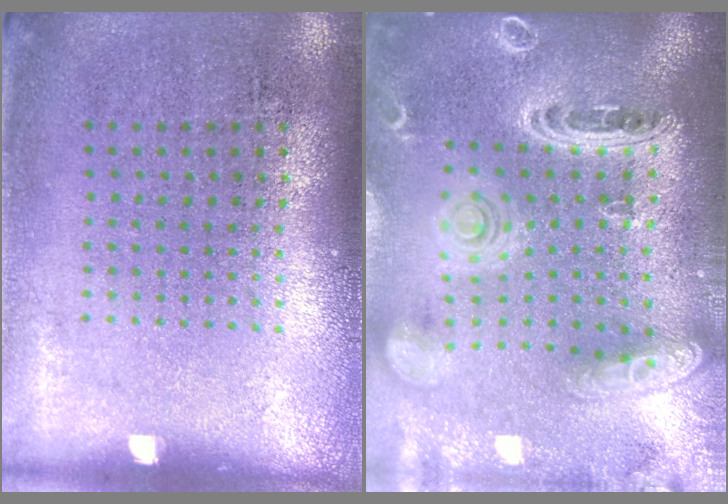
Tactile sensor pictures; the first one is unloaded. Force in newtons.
{"total": 3.5, "press": 2.7, "slide": 2.1}